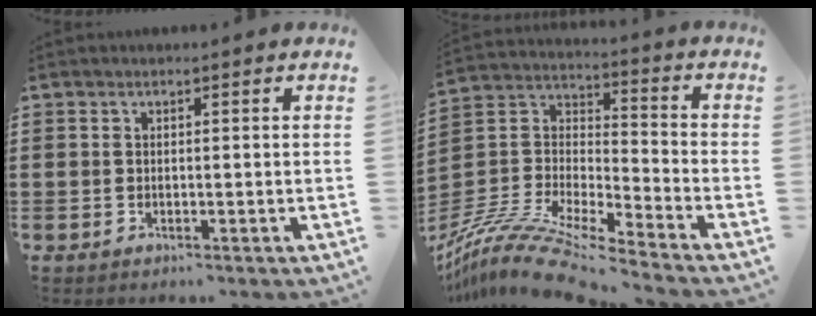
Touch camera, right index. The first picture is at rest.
{"total": 12.4, "force": [-11.0, 1.2, 5.5], "torque": [-0.130, 0.010, -0.228]}